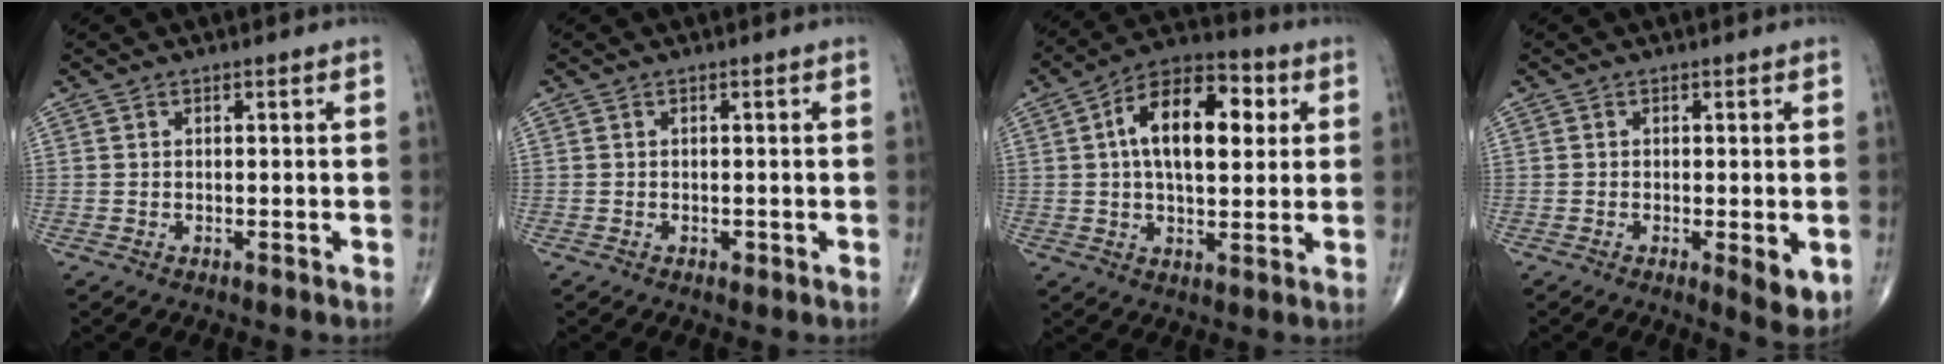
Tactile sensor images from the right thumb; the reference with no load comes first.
{"total": 0.7, "force": [-0.2, 0.5, 0.4], "torque": [-0.005, 0.000, -0.004]}
{"total": 16.0, "force": [3.3, 8.4, 13.2], "torque": [-0.193, 0.018, 0.046]}
{"total": 4.8, "force": [-1.1, 1.5, 4.4], "torque": [-0.065, -0.014, -0.017]}